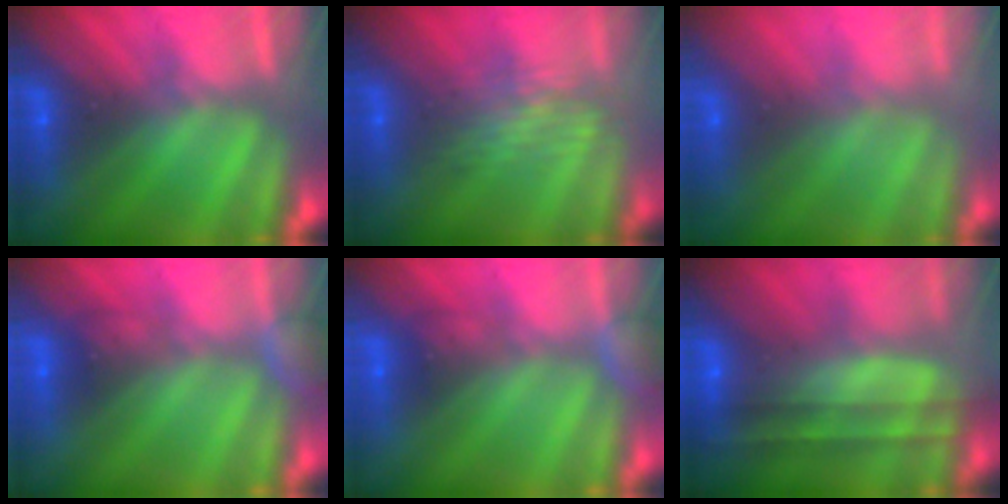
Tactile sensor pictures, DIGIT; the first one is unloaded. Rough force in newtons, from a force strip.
{"total": 2.7}
{"total": 9.1}
{"total": 2.4}
{"total": 2.4}
{"total": 6.3}